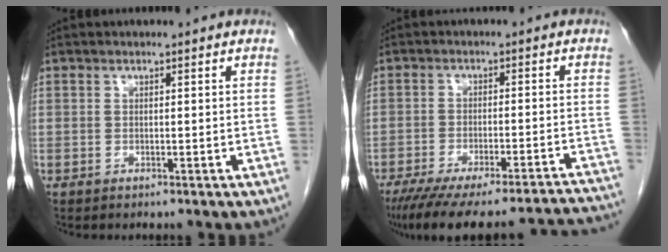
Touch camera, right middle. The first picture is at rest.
{"total": 24.6, "force": [-22.6, 1.6, 9.5], "torque": [-0.107, -0.024, -0.291]}